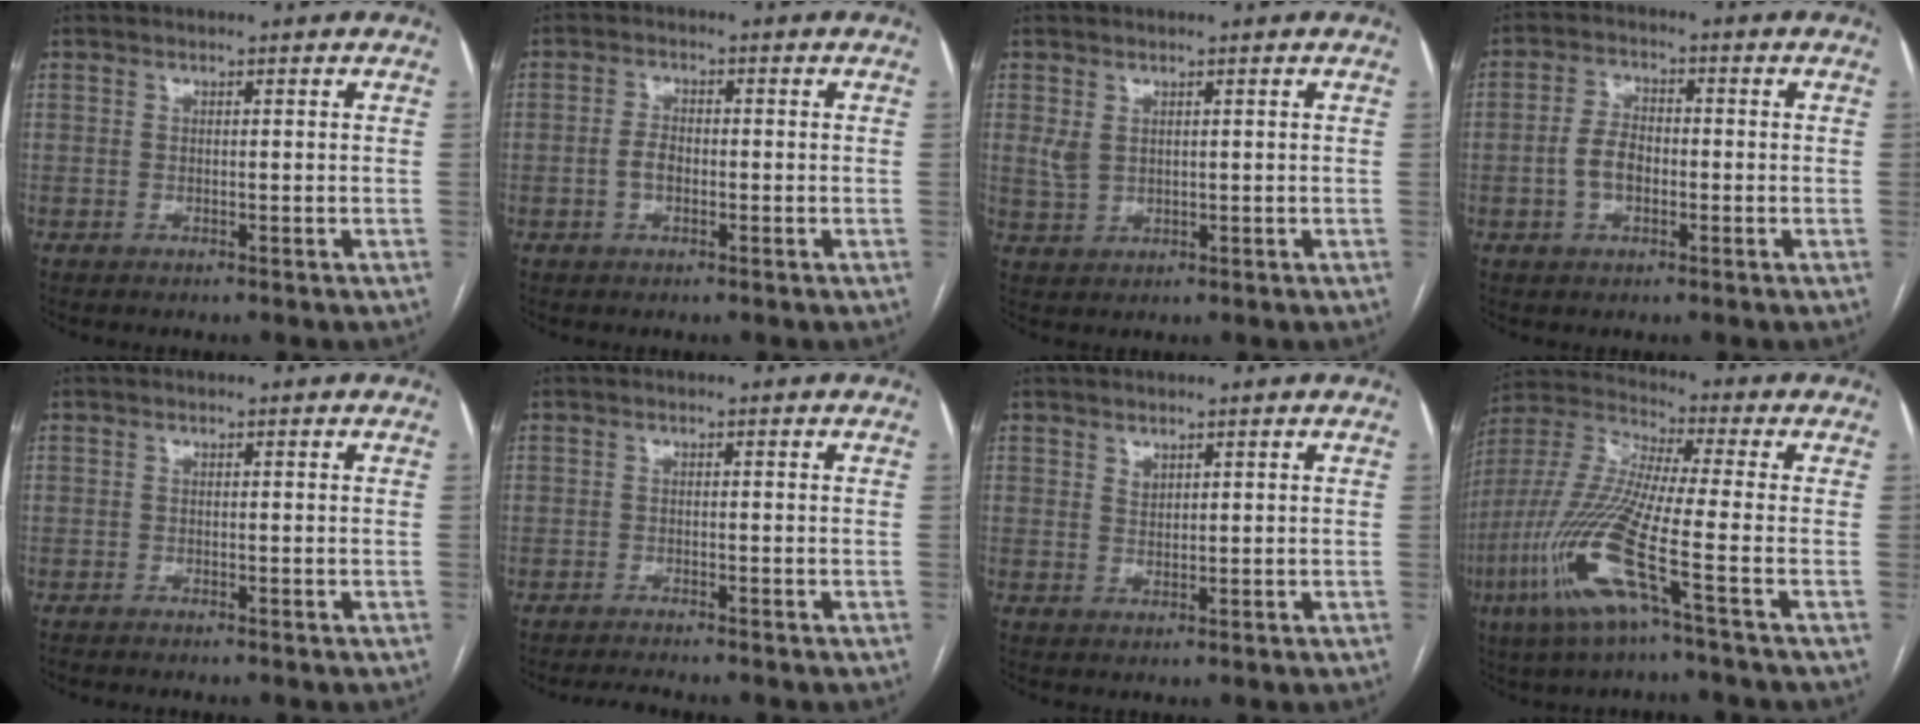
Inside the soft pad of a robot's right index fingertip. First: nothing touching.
{"total": 2.8, "force": [-0.7, 1.6, 2.2], "torque": [-0.048, 0.006, -0.013]}
{"total": 2.4, "force": [0.9, 1.6, 1.6], "torque": [-0.042, 0.007, 0.028]}
{"total": 5.1, "force": [-1.1, 3.0, 3.9], "torque": [-0.085, 0.013, -0.022]}
{"total": 0.6, "force": [-0.6, -0.1, 0.2], "torque": [-0.005, -0.002, -0.011]}
{"total": 1.8, "force": [-1.8, -0.3, 0.3], "torque": [-0.009, -0.009, -0.029]}
{"total": 1.2, "force": [0.9, 0.6, 0.5], "torque": [-0.007, -0.002, 0.019]}
{"total": 15.1, "force": [-6.0, 0.1, 13.8], "torque": [-0.305, -0.019, -0.127]}